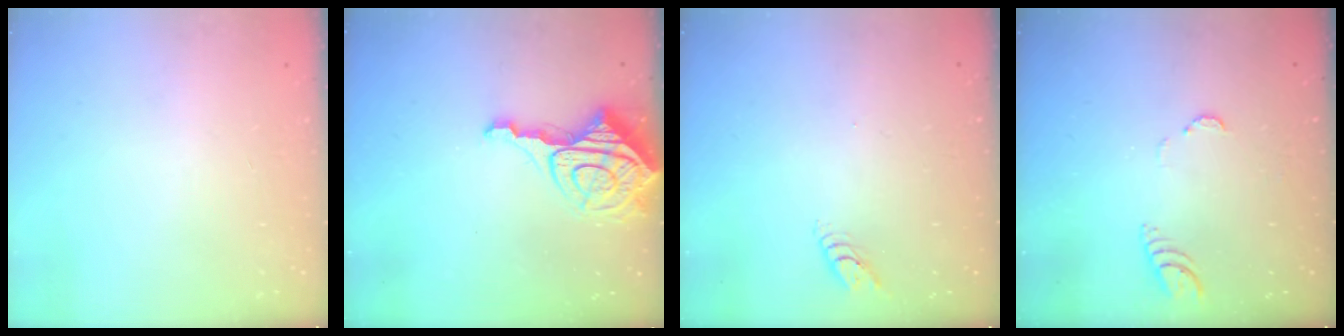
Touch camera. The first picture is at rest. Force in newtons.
{"total": 11.8, "press": 11.7, "slide": 1.2}
{"total": 3.6, "press": 3.5, "slide": 0.3}
{"total": 3.1, "press": 3.1, "slide": 0.3}